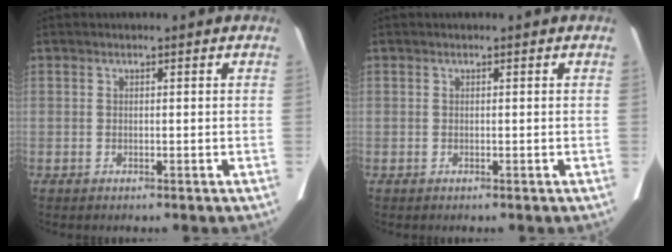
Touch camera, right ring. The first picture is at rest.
{"total": 0.0}